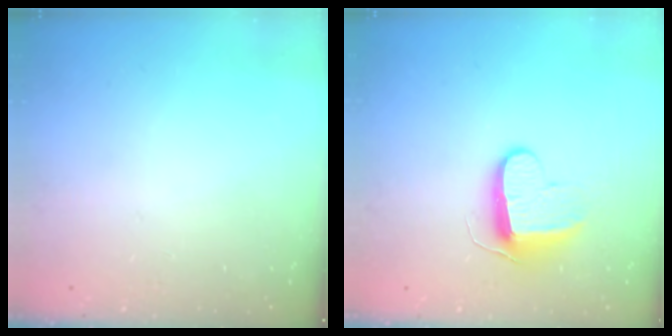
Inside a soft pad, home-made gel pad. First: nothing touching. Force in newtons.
{"total": 9.6, "press": 9.6, "slide": 0.4}